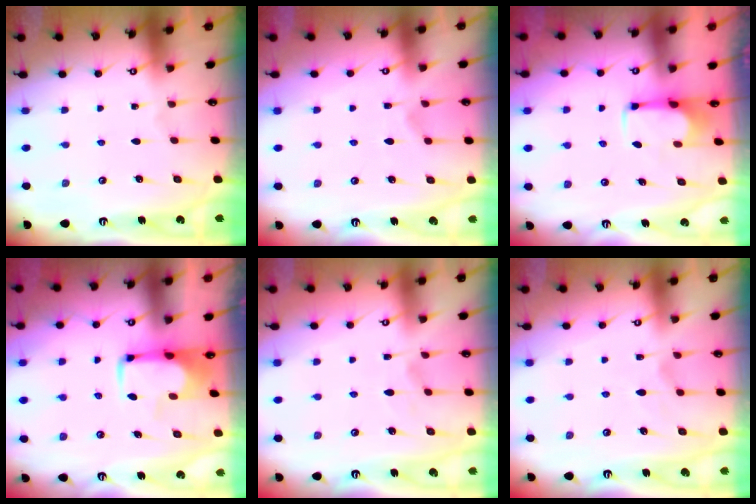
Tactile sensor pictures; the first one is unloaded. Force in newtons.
{"total": 2.4, "press": 2.0, "slide": 1.2}
{"total": 2.7, "press": 2.5, "slide": 0.9}
{"total": 1.7, "press": 1.6, "slide": 0.5}
{"total": 2.4, "press": 2.1, "slide": 1.1}
{"total": 1.8, "press": 1.3, "slide": 1.2}